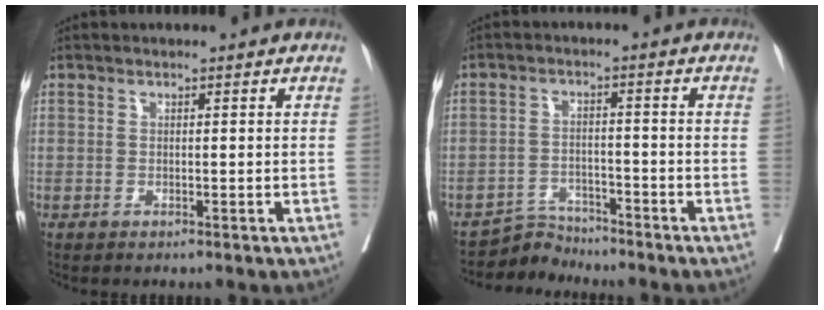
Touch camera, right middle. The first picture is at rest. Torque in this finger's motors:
{"motor_torque": [0.02, 0.08, -0.03, -0.01]}